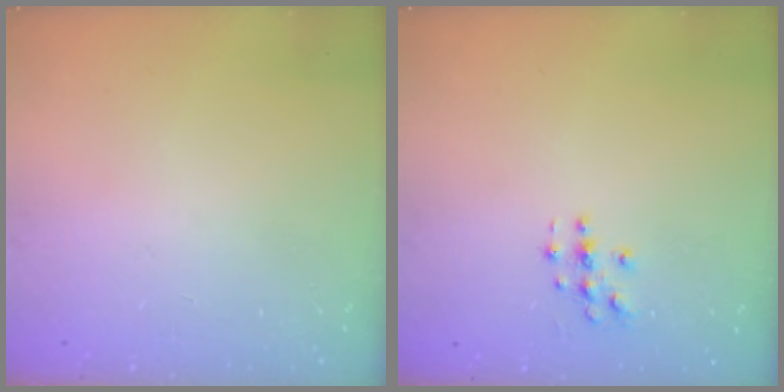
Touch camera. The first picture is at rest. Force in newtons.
{"total": 3.0, "press": 3.0, "slide": 0.3}